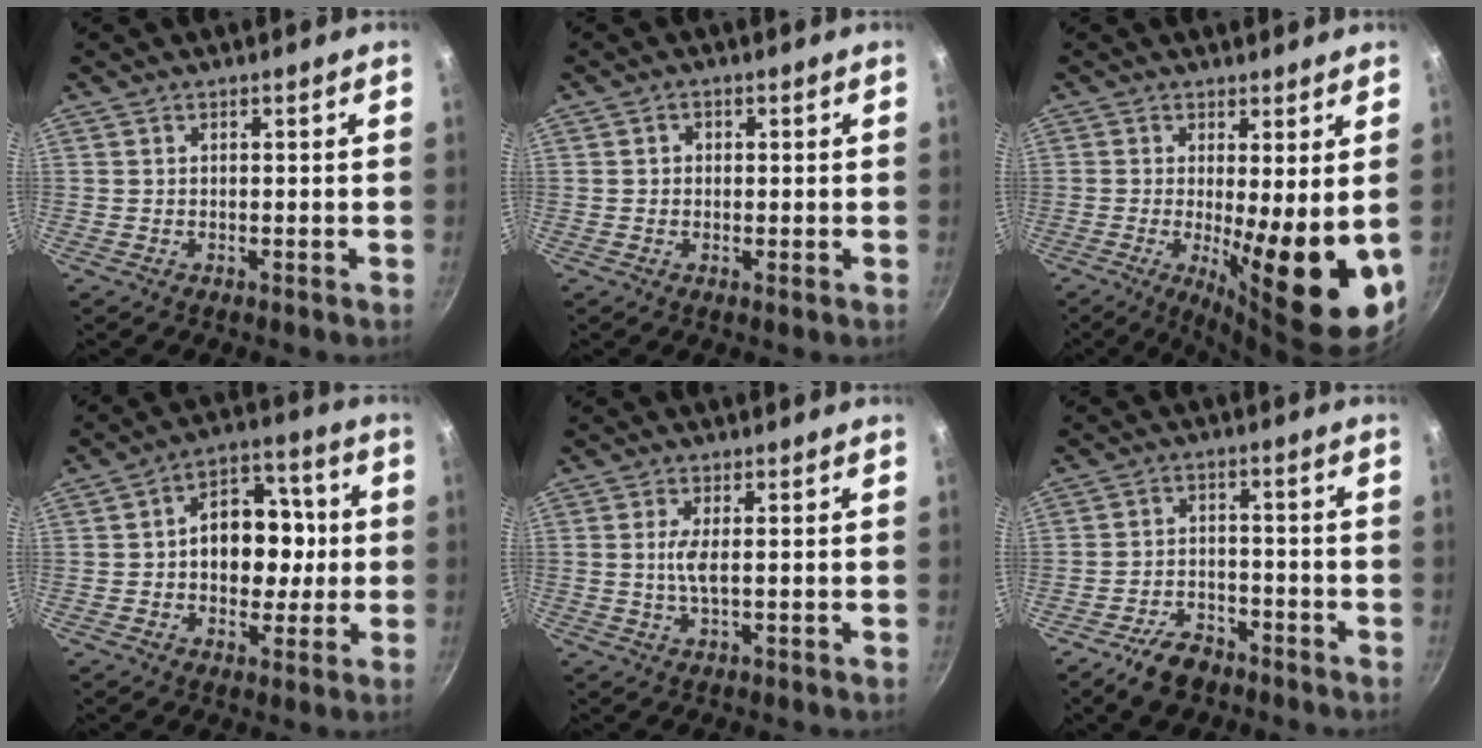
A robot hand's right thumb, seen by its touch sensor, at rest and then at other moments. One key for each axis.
{"total": 1.7, "fx": 0.2, "fy": 1.5, "fz": 0.8, "tx": -0.006, "ty": -0.004, "tz": -0.003}
{"total": 14.6, "fx": -1.2, "fy": 3.7, "fz": 14.0, "tx": -0.185, "ty": -0.025, "tz": -0.008}
{"total": 13.6, "fx": 0.0, "fy": 9.8, "fz": 9.3, "tx": -0.082, "ty": 0.024, "tz": -0.012}
{"total": 3.4, "fx": 0.2, "fy": 0.8, "fz": 3.3, "tx": -0.075, "ty": -0.002, "tz": 0.004}
{"total": 7.2, "fx": -5.1, "fy": 3.9, "fz": 3.3, "tx": -0.052, "ty": 0.042, "tz": -0.085}